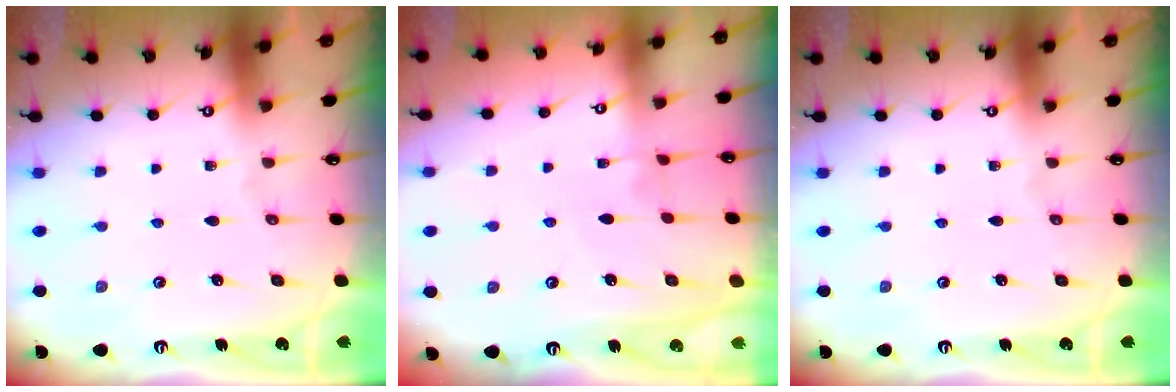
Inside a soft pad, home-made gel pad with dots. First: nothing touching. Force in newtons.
{"total": 4.0, "press": 4.0, "slide": 0.2}
{"total": 0.0}